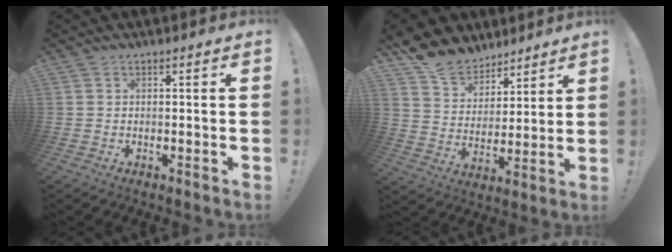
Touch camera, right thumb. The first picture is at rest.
{"total": 12.5, "force": [10.1, 7.0, 2.2], "torque": [-0.052, -0.078, 0.197]}